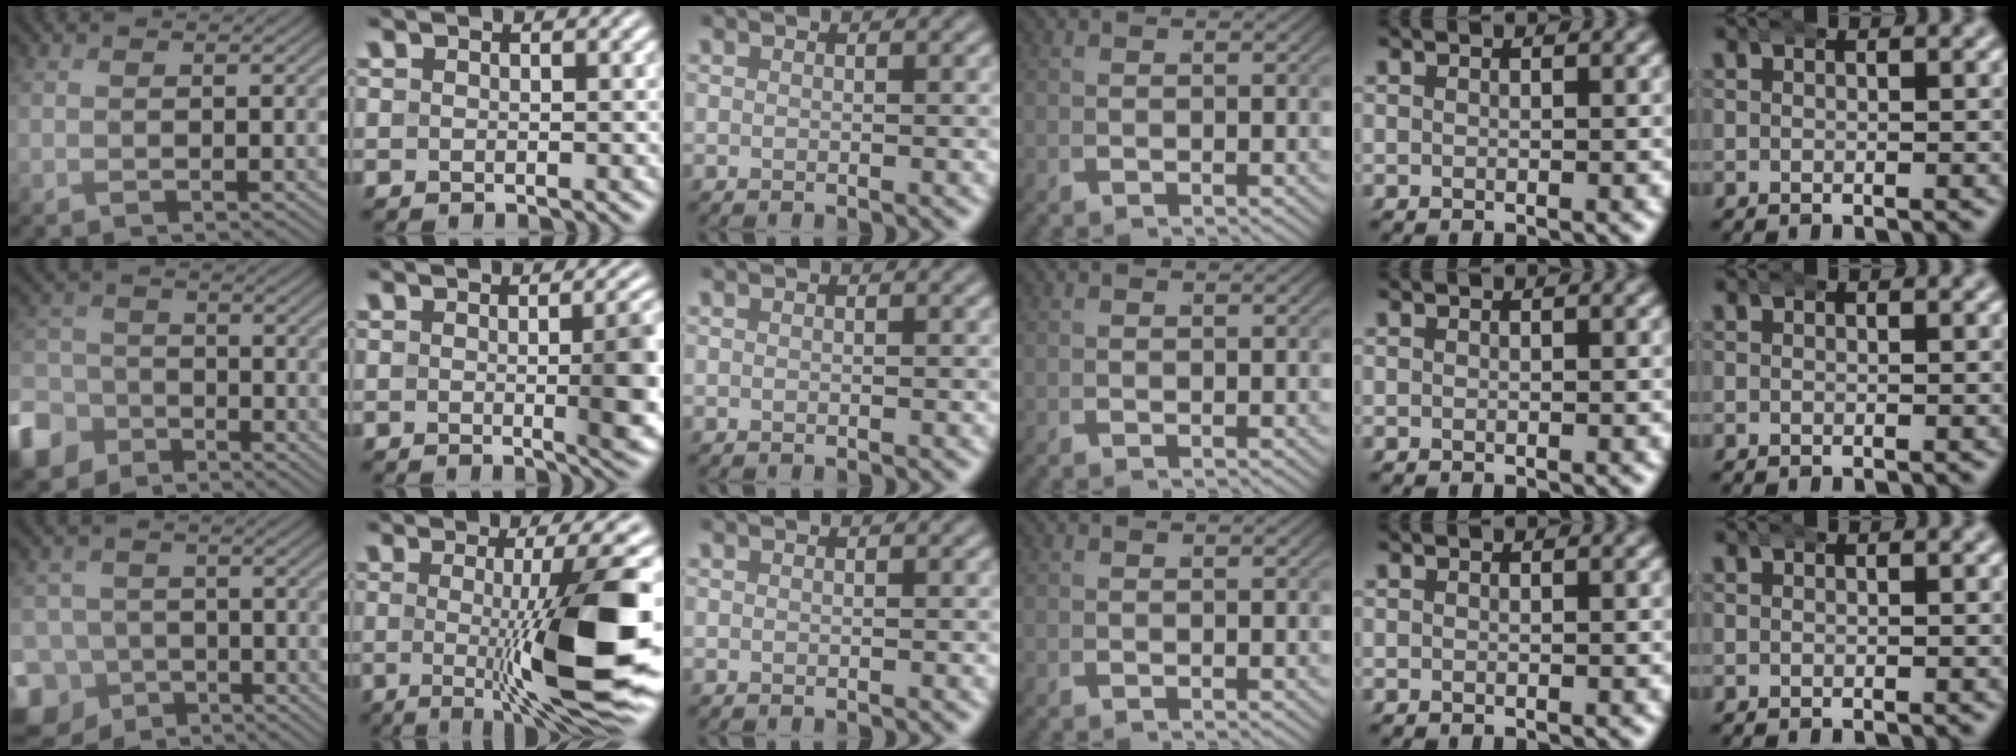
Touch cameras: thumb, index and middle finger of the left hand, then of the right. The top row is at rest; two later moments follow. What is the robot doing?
{"motion": "wrap", "object": "bandana"}